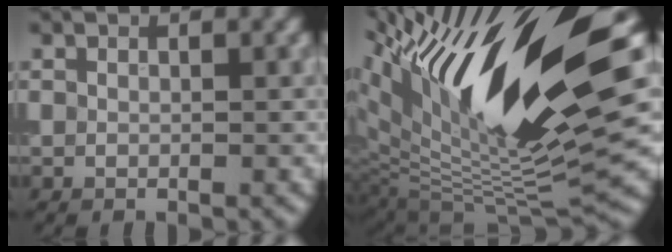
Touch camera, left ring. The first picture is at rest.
{"total": 17.1, "force": [6.6, 4.9, 15.0], "torque": [-0.264, 0.003, 0.111]}